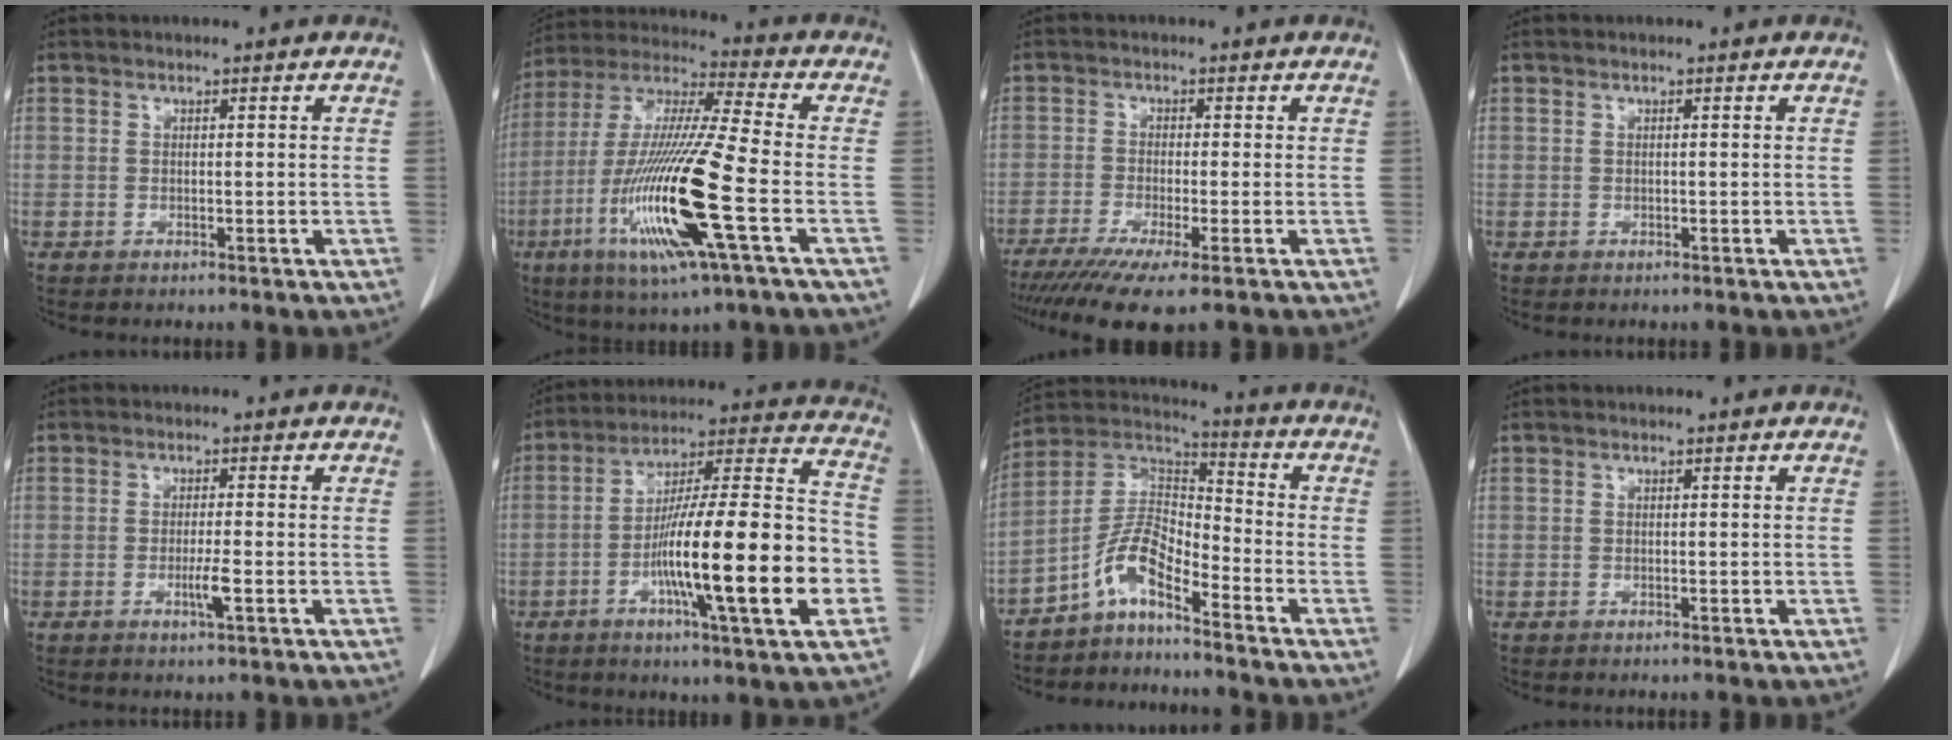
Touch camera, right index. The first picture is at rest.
{"total": 19.2, "force": [-6.0, 0.3, 18.2], "torque": [-0.390, -0.027, -0.118]}
{"total": 8.4, "force": [-5.9, 0.4, 5.9], "torque": [-0.092, -0.020, -0.098]}
{"total": 0.0}
{"total": 2.5, "force": [-0.9, -0.1, 2.4], "torque": [-0.047, -0.005, -0.016]}
{"total": 22.5, "force": [-6.2, 1.4, 21.6], "torque": [-0.326, -0.002, -0.100]}
{"total": 7.5, "force": [-5.2, 2.0, 5.0], "torque": [-0.104, 0.025, -0.108]}
{"total": 0.0}